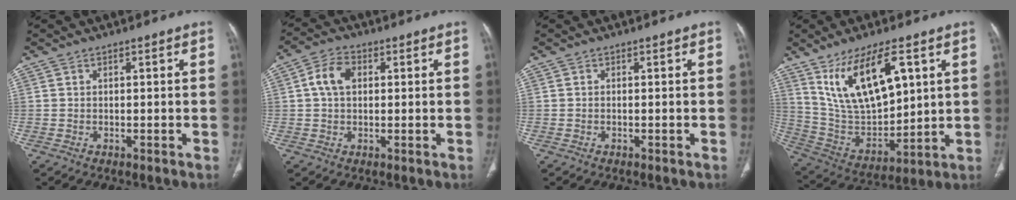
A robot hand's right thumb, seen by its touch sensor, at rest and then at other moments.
{"total": 5.8, "force": [1.2, 3.9, 4.0], "torque": [-0.076, 0.013, 0.017]}
{"total": 0.0}
{"total": 17.7, "force": [7.9, 7.8, 13.8], "torque": [-0.222, -0.031, 0.167]}